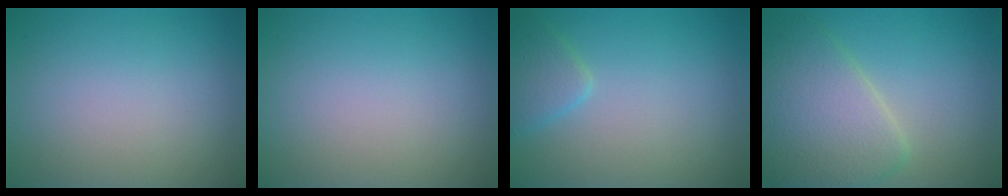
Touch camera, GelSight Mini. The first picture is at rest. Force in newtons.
{"total": 0.0}
{"total": 2.1, "press": 2.1, "slide": 0.1}
{"total": 6.3, "press": 6.3, "slide": 0.2}